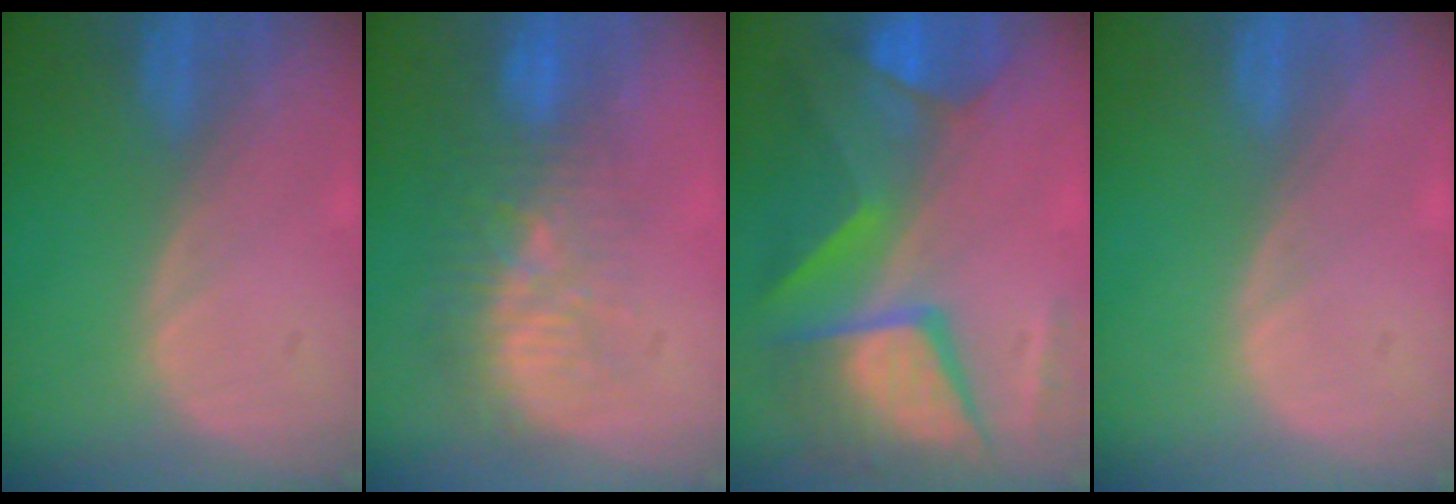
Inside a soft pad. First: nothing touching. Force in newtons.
{"total": 9.3, "press": 8.5, "slide": 3.6}
{"total": 11.9, "press": 11.8, "slide": 1.1}
{"total": 0.0}